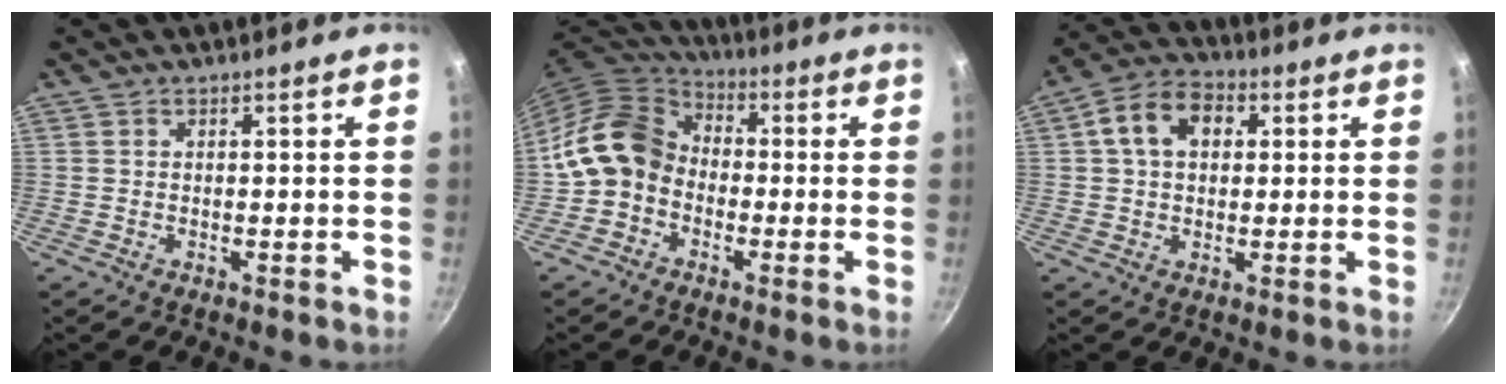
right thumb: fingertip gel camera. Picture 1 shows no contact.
{"total": 11.2, "force": [-2.2, 9.3, 5.9], "torque": [-0.075, 0.038, -0.065]}
{"total": 9.7, "force": [2.2, 6.9, 6.4], "torque": [-0.091, 0.019, 0.023]}